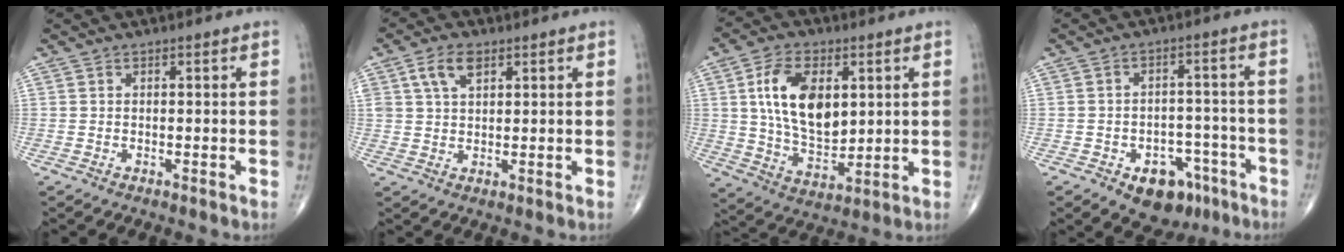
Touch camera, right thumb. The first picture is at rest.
{"total": 5.7, "force": [2.7, 3.2, 3.9], "torque": [-0.069, -0.002, 0.053]}
{"total": 15.0, "force": [3.5, 8.7, 11.7], "torque": [-0.188, -0.018, 0.069]}
{"total": 10.2, "force": [-5.6, 6.6, 5.4], "torque": [-0.037, 0.041, -0.070]}